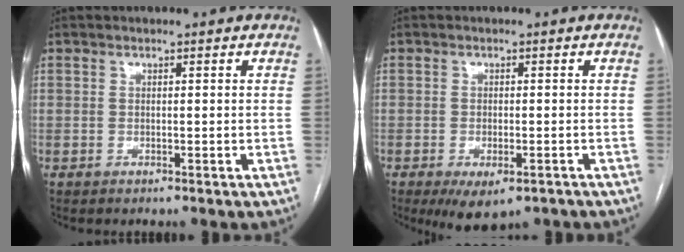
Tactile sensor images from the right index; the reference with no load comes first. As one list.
[{"total": 6.0, "force": [-3.7, 2.5, 4.0], "torque": [-0.061, -0.010, -0.052]}]